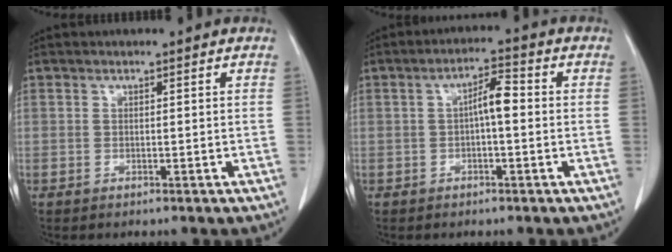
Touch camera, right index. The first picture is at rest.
{"total": 4.2, "force": [0.0, 0.9, 4.1], "torque": [-0.070, 0.014, -0.002]}